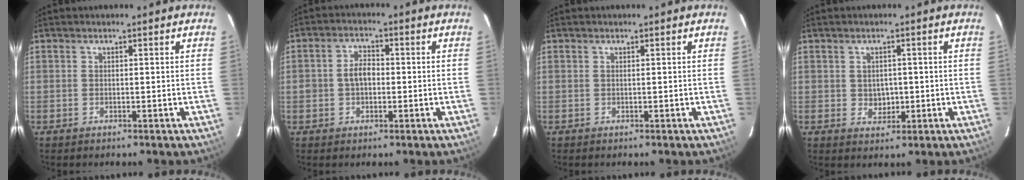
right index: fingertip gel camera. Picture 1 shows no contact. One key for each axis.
{"total": 4.0, "fx": -0.4, "fy": 3.0, "fz": 2.6, "tx": -0.047, "ty": 0.012, "tz": -0.004}
{"total": 0.0}
{"total": 3.0, "fx": -0.1, "fy": 2.7, "fz": 1.4, "tx": -0.022, "ty": 0.005, "tz": 0.005}